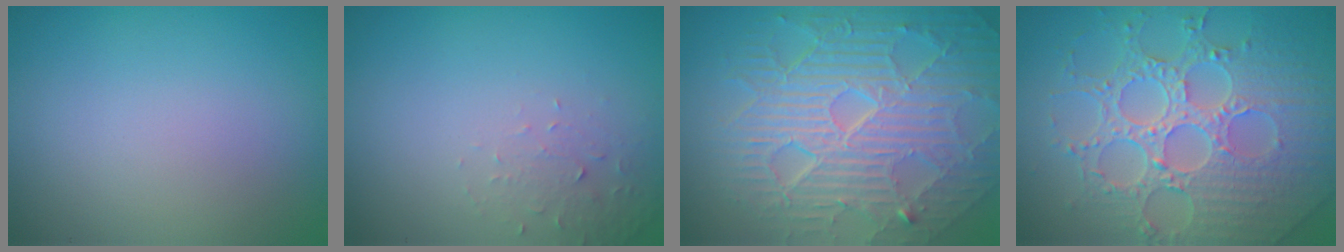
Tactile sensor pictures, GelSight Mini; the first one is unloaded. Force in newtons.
{"total": 1.6, "press": 1.6, "slide": 0.4}
{"total": 10.2, "press": 6.5, "slide": 7.8}
{"total": 8.2, "press": 6.0, "slide": 5.6}